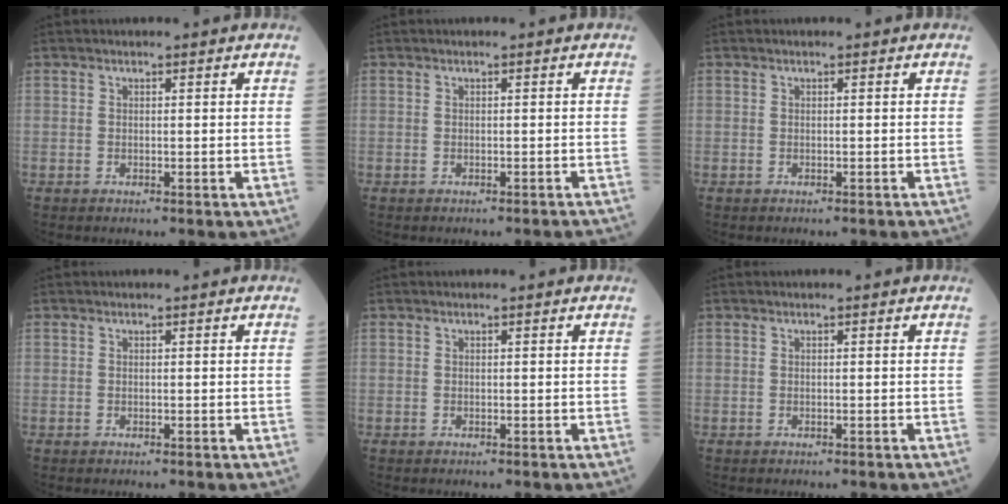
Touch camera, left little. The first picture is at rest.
{"total": 2.7, "force": [-2.6, 0.1, 0.6], "torque": [-0.007, -0.008, -0.027]}
{"total": 1.5, "force": [-1.4, 0.0, 0.4], "torque": [-0.005, 0.000, -0.016]}
{"total": 0.0}
{"total": 0.0}
{"total": 0.0}